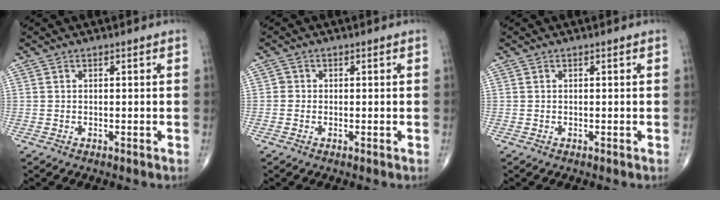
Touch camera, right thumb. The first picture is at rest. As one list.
[{"total": 1.0, "force": [-0.2, 0.9, 0.2], "torque": [0.004, 0.003, -0.005]}, {"total": 0.0}]